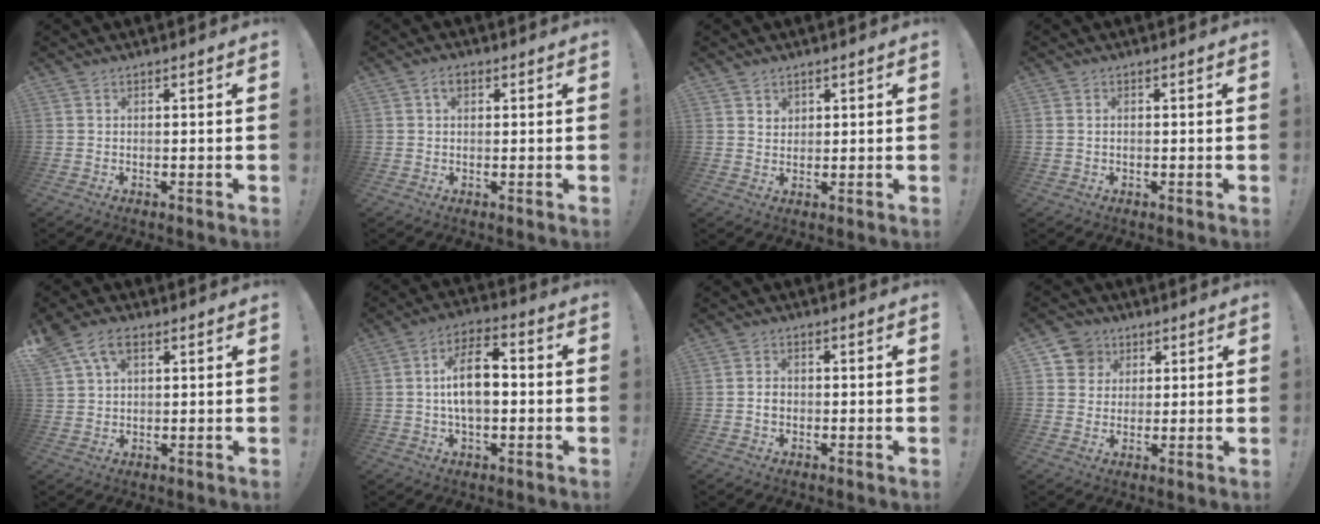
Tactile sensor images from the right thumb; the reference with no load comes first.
{"total": 2.6, "force": [0.9, 1.6, 1.9], "torque": [-0.028, 0.004, 0.015]}
{"total": 2.5, "force": [1.8, 1.8, 0.3], "torque": [0.010, -0.014, 0.029]}
{"total": 1.1, "force": [-0.1, 1.0, 0.4], "torque": [-0.011, 0.005, -0.002]}
{"total": 7.4, "force": [3.7, 4.4, 4.7], "torque": [-0.082, -0.003, 0.073]}
{"total": 12.2, "force": [-0.5, 6.6, 10.3], "torque": [-0.172, 0.010, -0.011]}
{"total": 2.3, "force": [-0.7, 1.8, 1.2], "torque": [-0.011, 0.003, -0.014]}
{"total": 7.1, "force": [2.8, 6.4, 1.3], "torque": [-0.019, -0.015, 0.057]}